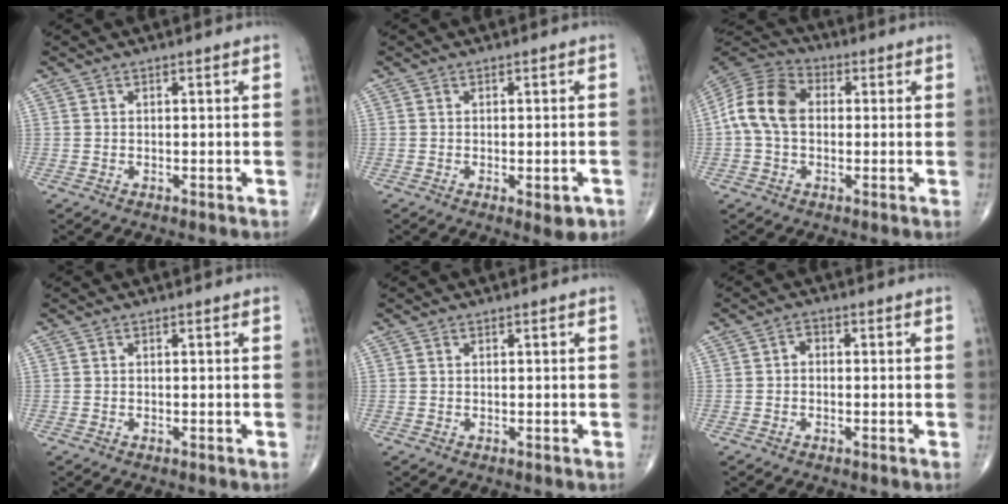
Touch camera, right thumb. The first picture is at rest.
{"total": 4.1, "force": [-1.6, 1.5, 3.5], "torque": [-0.033, -0.003, -0.013]}
{"total": 11.5, "force": [0.4, 8.1, 8.1], "torque": [-0.154, 0.032, -0.004]}
{"total": 0.0}
{"total": 0.0}
{"total": 1.8, "force": [-0.1, 1.4, 1.2], "torque": [-0.005, 0.010, -0.010]}